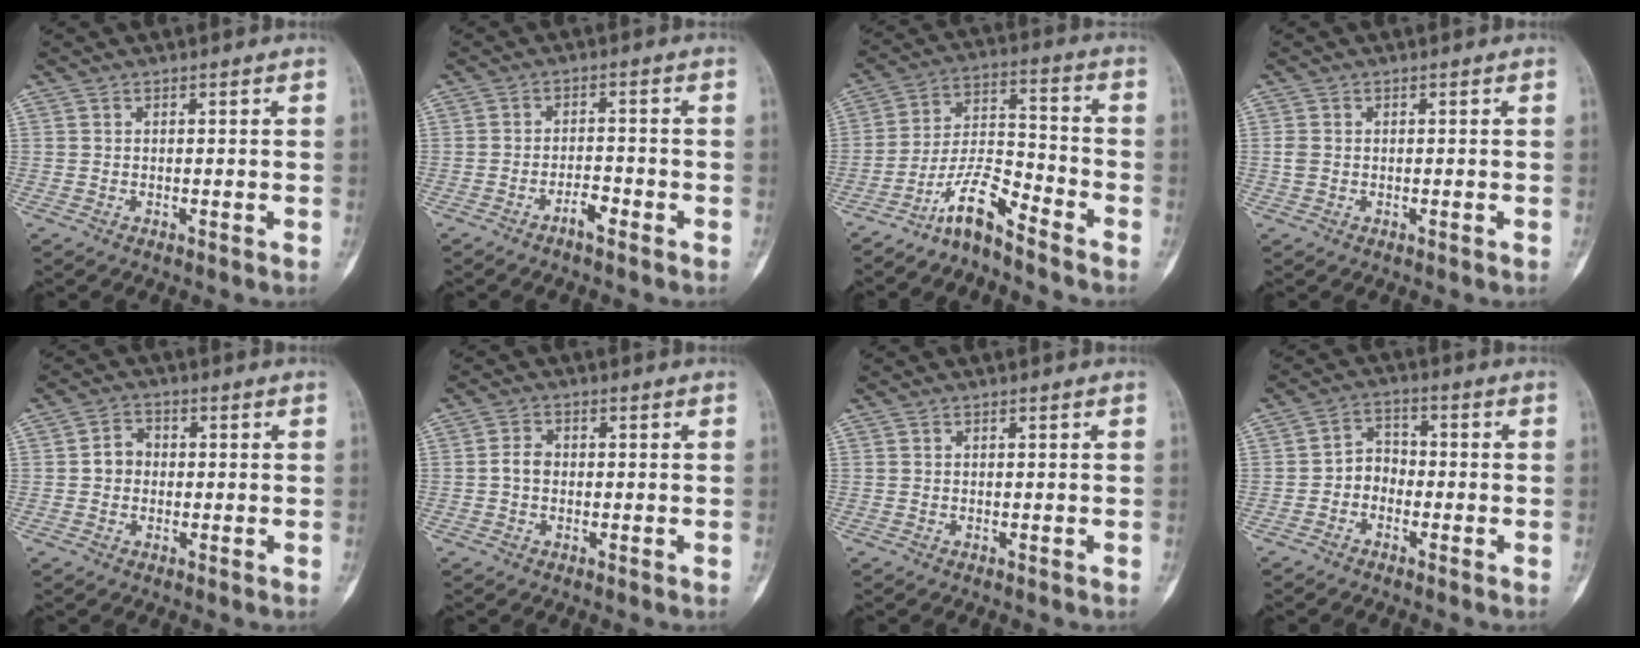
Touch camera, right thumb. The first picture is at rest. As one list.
[{"total": 3.0, "force": [-2.1, 0.9, 1.9], "torque": [-0.030, 0.018, -0.039]}, {"total": 8.9, "force": [-7.2, 1.8, 5.0], "torque": [-0.095, 0.079, -0.139]}, {"total": 1.5, "force": [-0.1, 1.1, 1.0], "torque": [-0.025, 0.002, -0.004]}, {"total": 3.6, "force": [-0.2, 3.2, 1.8], "torque": [-0.016, 0.014, -0.012]}, {"total": 2.6, "force": [-0.3, 2.0, 1.7], "torque": [-0.025, 0.010, -0.011]}, {"total": 0.0}, {"total": 4.3, "force": [-1.7, 3.5, 1.9], "torque": [-0.007, 0.025, -0.044]}]